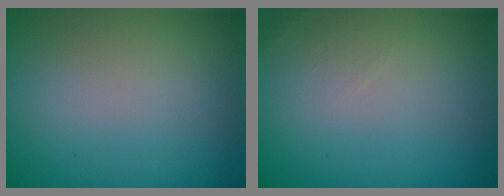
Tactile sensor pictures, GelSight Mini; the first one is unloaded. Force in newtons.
{"total": 1.1, "press": 1.1, "slide": 0.3}